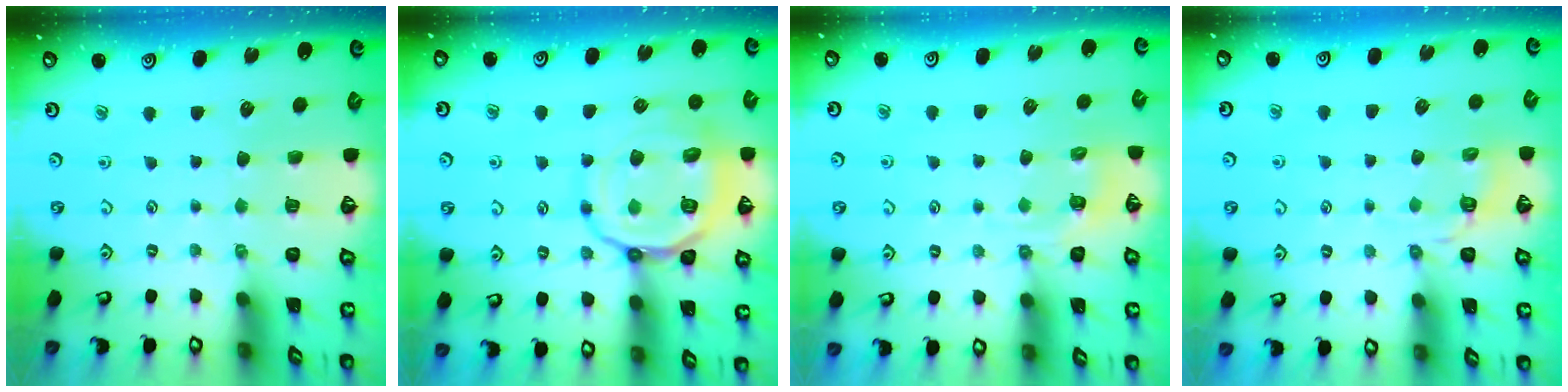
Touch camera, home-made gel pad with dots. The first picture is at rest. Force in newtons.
{"total": 18.3, "press": 18.2, "slide": 1.9}
{"total": 5.4, "press": 5.2, "slide": 1.2}
{"total": 3.4, "press": 2.9, "slide": 1.7}